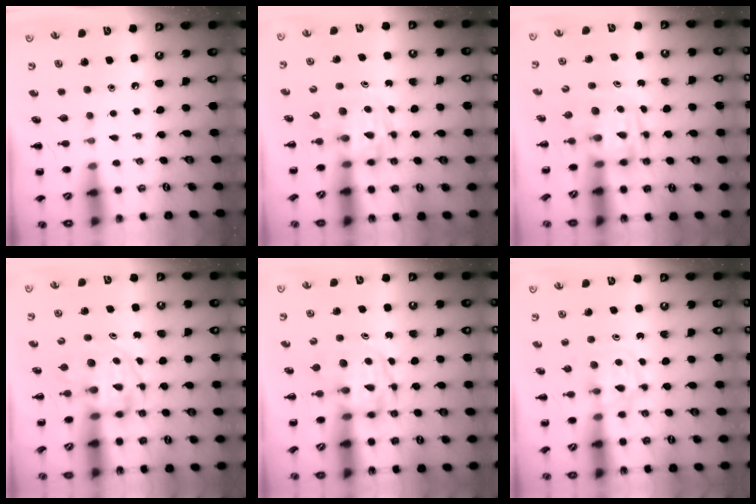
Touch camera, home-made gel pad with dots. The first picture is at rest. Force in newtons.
{"total": 3.5, "press": 3.5, "slide": 0.6}
{"total": 3.9, "press": 3.8, "slide": 0.7}
{"total": 3.4, "press": 3.4, "slide": 0.4}
{"total": 3.9, "press": 3.9, "slide": 0.7}
{"total": 2.9, "press": 2.6, "slide": 1.2}